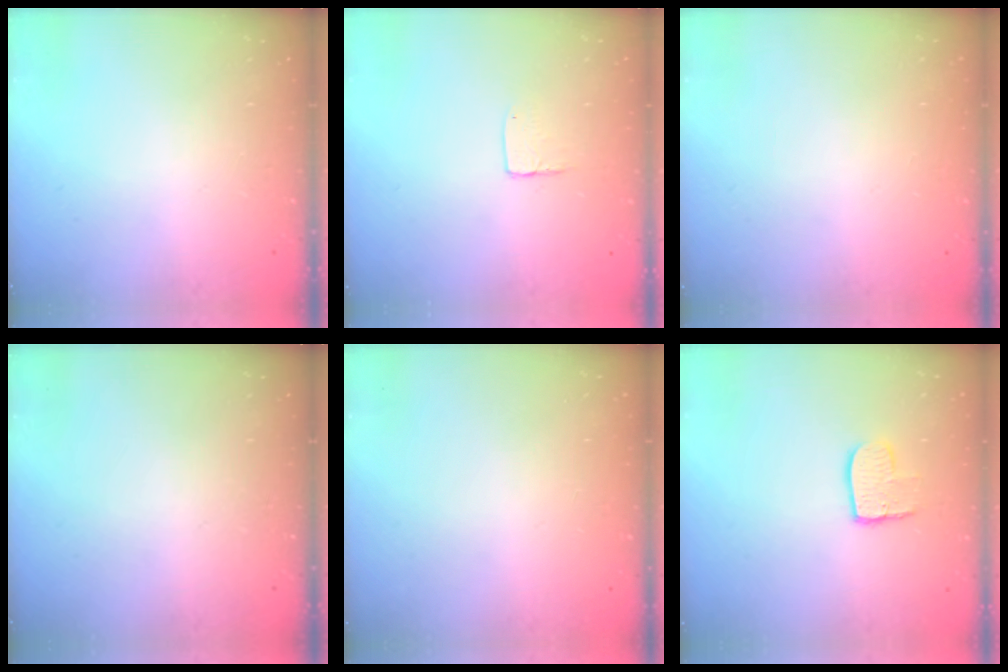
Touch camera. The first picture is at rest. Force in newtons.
{"total": 3.6, "press": 3.6, "slide": 0.3}
{"total": 0.0}
{"total": 0.0}
{"total": 0.0}
{"total": 8.0, "press": 8.0, "slide": 0.7}